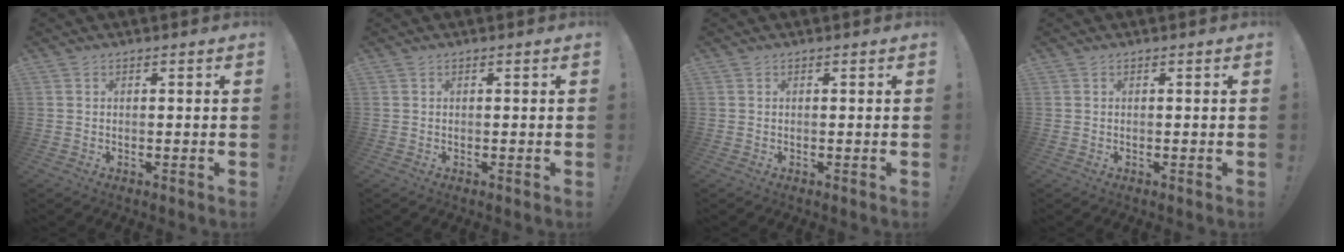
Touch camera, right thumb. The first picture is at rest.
{"total": 0.0}
{"total": 0.0}
{"total": 0.0}